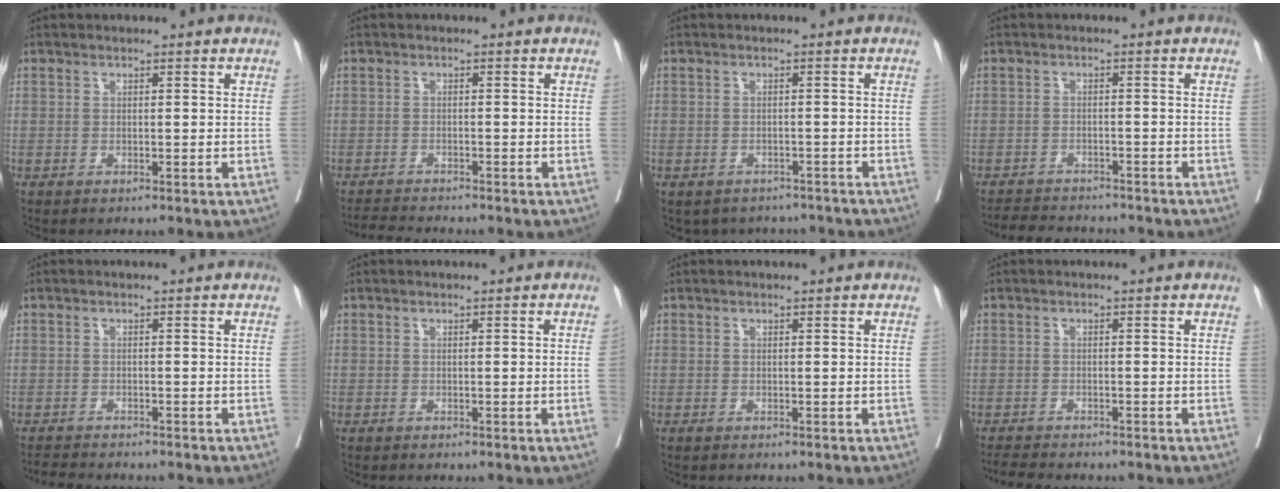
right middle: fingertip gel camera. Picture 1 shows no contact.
{"total": 3.5, "force": [-3.4, -0.6, 0.6], "torque": [-0.013, -0.019, -0.058]}
{"total": 7.4, "force": [-6.6, 3.3, 0.6], "torque": [0.002, 0.015, -0.074]}
{"total": 7.2, "force": [-6.9, 1.3, 1.7], "torque": [-0.024, -0.004, -0.101]}
{"total": 3.5, "force": [-3.3, 0.2, 0.9], "torque": [-0.013, -0.014, -0.054]}
{"total": 0.5, "force": [-0.1, -0.2, 0.5], "torque": [-0.005, -0.001, 0.001]}
{"total": 0.0}
{"total": 4.3, "force": [-4.0, 0.4, 1.6], "torque": [-0.023, -0.013, -0.063]}